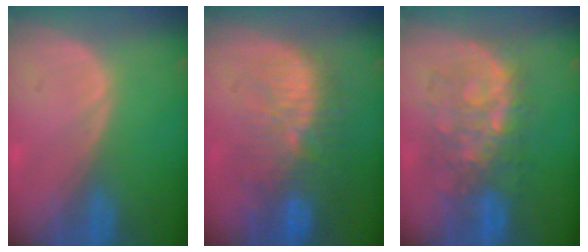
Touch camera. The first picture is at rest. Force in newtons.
{"total": 11.3, "press": 9.9, "slide": 5.5}
{"total": 8.6, "press": 8.3, "slide": 2.1}